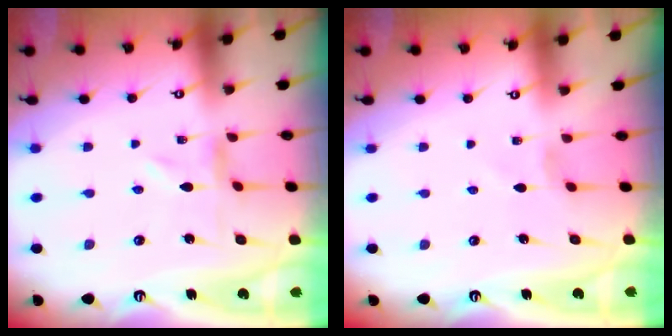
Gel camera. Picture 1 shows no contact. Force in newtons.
{"total": 0.0}